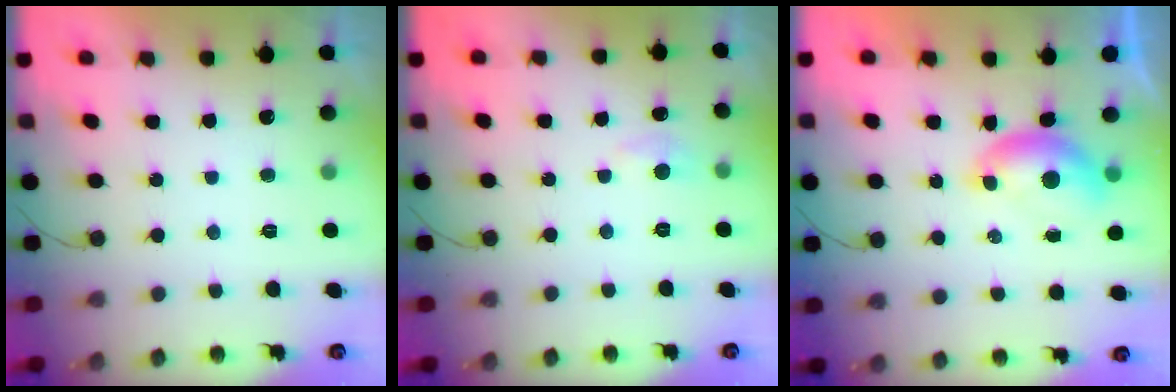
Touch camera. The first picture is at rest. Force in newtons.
{"total": 4.7, "press": 4.6, "slide": 0.8}
{"total": 6.0, "press": 6.0, "slide": 0.8}